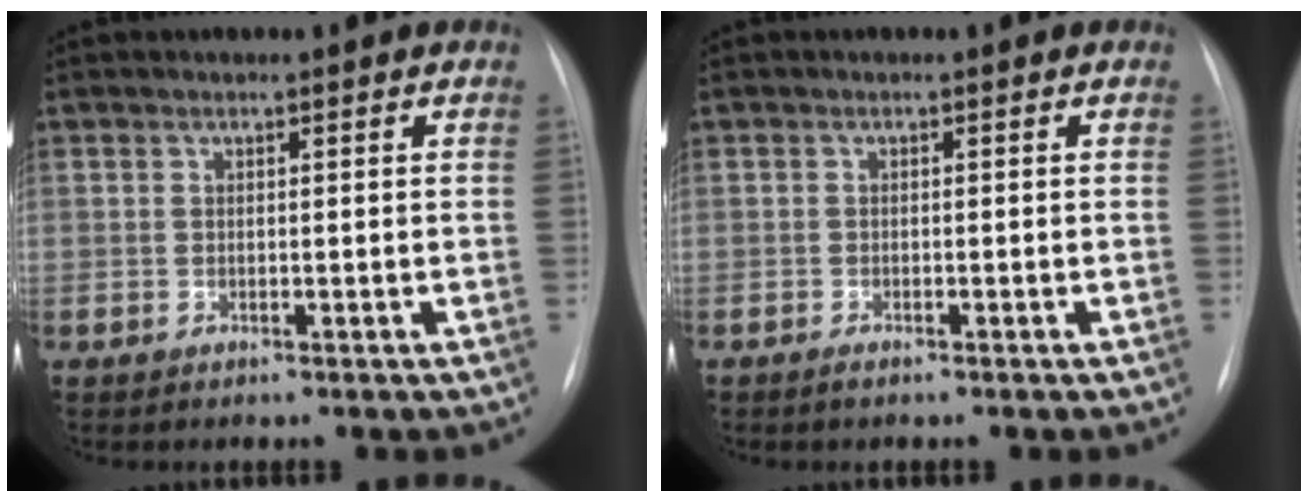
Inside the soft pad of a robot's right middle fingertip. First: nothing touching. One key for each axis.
{"total": 0.7, "fx": -0.6, "fy": 0.2, "fz": 0.4, "tx": -0.010, "ty": -0.002, "tz": -0.008}